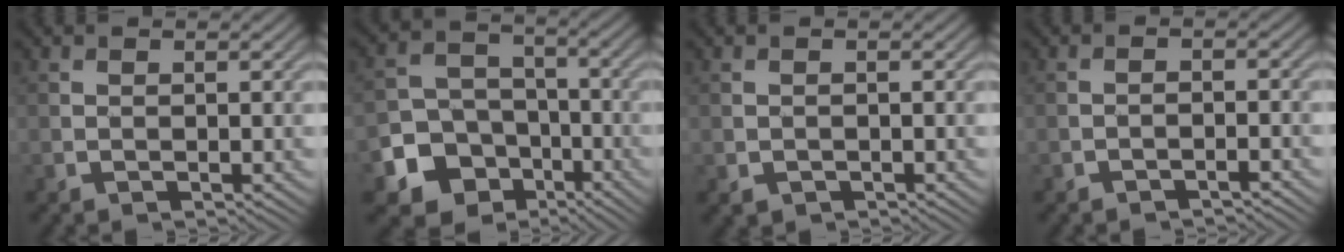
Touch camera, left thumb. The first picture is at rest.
{"total": 10.7, "force": [-5.3, 8.6, 3.4], "torque": [-0.093, -0.030, -0.117]}
{"total": 0.9, "force": [-0.5, 0.7, 0.3], "torque": [-0.006, -0.006, -0.008]}
{"total": 1.5, "force": [-1.4, 0.2, 0.6], "torque": [-0.007, 0.004, -0.025]}